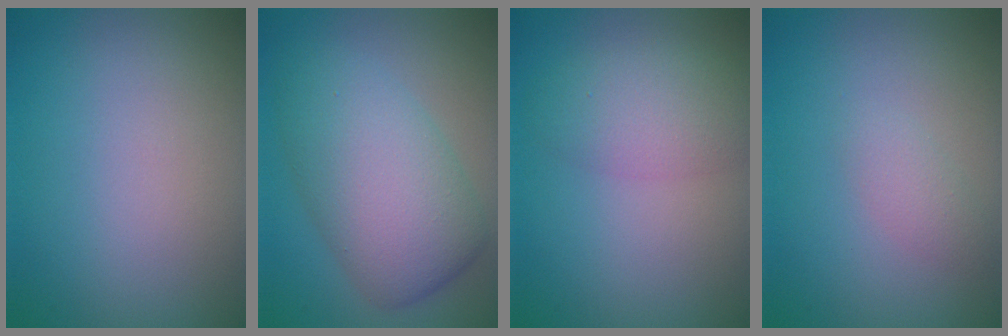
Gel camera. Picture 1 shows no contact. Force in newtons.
{"total": 7.6, "press": 7.6, "slide": 0.2}
{"total": 3.5, "press": 3.5, "slide": 0.1}
{"total": 1.3, "press": 1.3, "slide": 0.1}